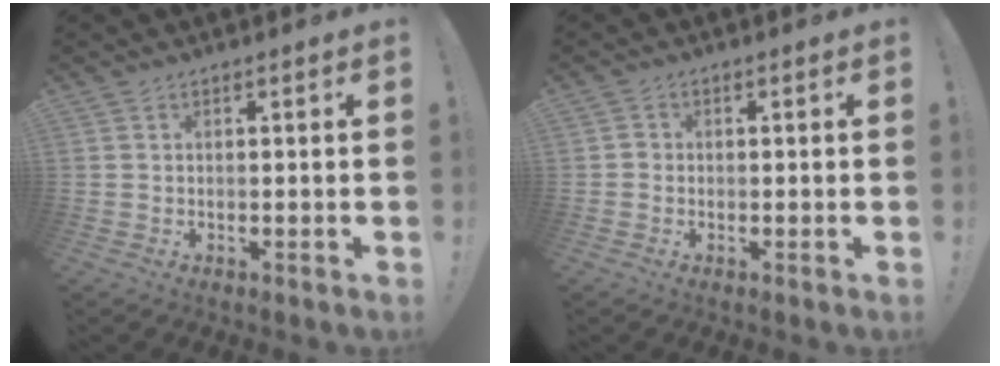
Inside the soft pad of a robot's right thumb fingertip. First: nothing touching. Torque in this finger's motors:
{"motor_torque": [0.03, 0.20, 0.23, -0.30, -0.02]}